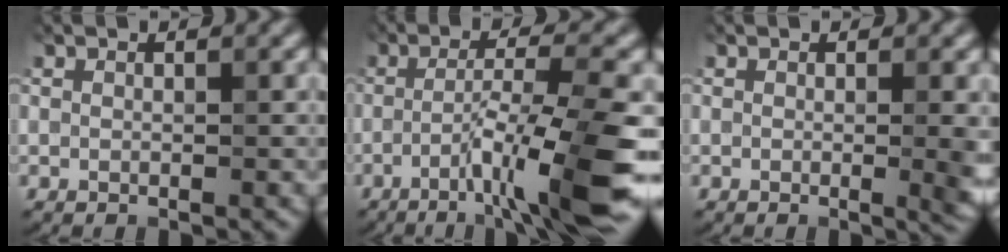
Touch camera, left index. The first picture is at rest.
{"total": 9.4, "force": [-4.3, 0.9, 8.4], "torque": [-0.125, 0.010, -0.073]}
{"total": 2.7, "force": [-0.1, 0.7, 2.6], "torque": [-0.025, -0.004, -0.004]}